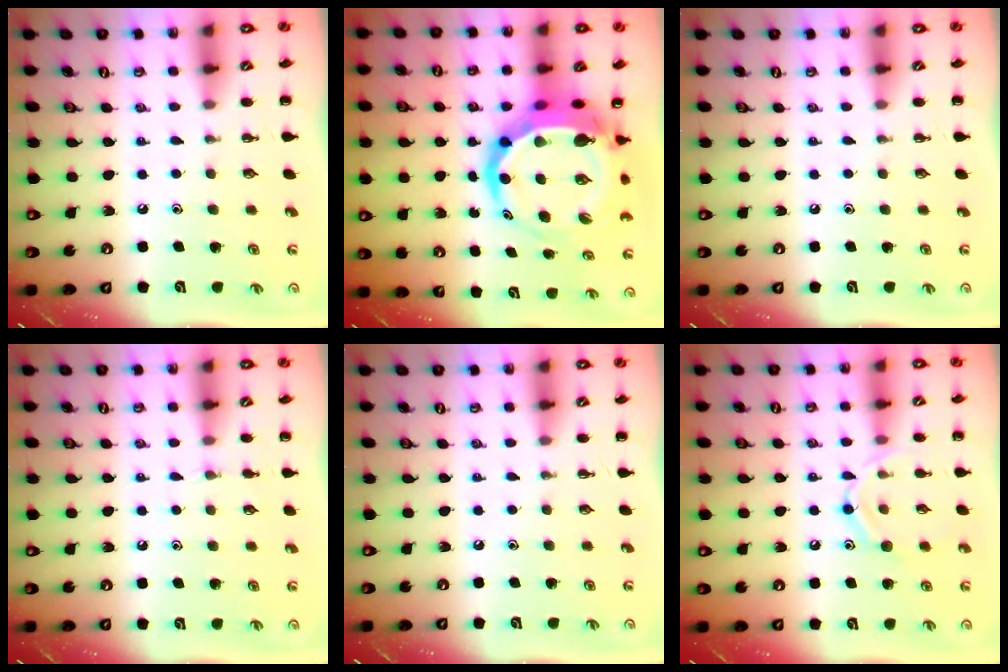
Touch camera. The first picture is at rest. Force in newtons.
{"total": 12.8, "press": 12.3, "slide": 3.6}
{"total": 0.0}
{"total": 3.9, "press": 3.7, "slide": 1.4}
{"total": 0.0}
{"total": 10.9, "press": 10.8, "slide": 0.9}